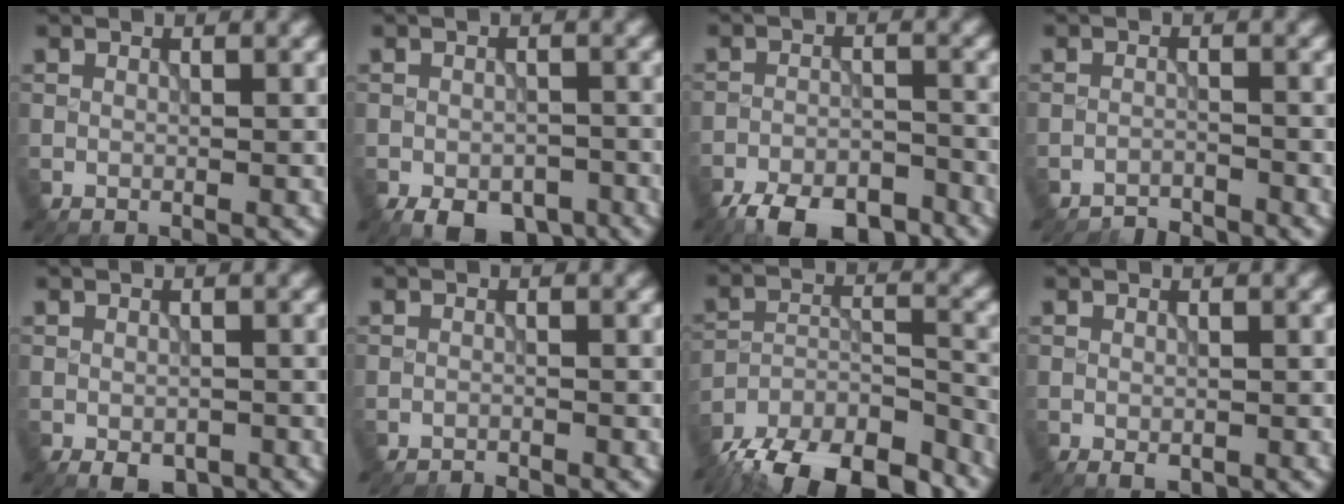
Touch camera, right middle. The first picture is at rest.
{"total": 4.7, "force": [-3.0, 2.5, 2.6], "torque": [-0.033, -0.011, -0.042]}
{"total": 7.4, "force": [-6.2, 2.5, 3.2], "torque": [-0.046, -0.011, -0.103]}
{"total": 2.1, "force": [-2.1, 0.2, 0.1], "torque": [0.005, 0.002, -0.041]}
{"total": 2.3, "force": [-1.2, 1.3, 1.4], "torque": [-0.024, -0.009, -0.016]}
{"total": 1.1, "force": [-1.1, 0.1, 0.0], "torque": [0.003, 0.000, -0.023]}
{"total": 14.7, "force": [-12.7, 5.0, 5.4], "torque": [-0.085, -0.008, -0.177]}
{"total": 0.8, "force": [-0.4, 0.4, 0.6], "torque": [-0.009, -0.003, -0.005]}